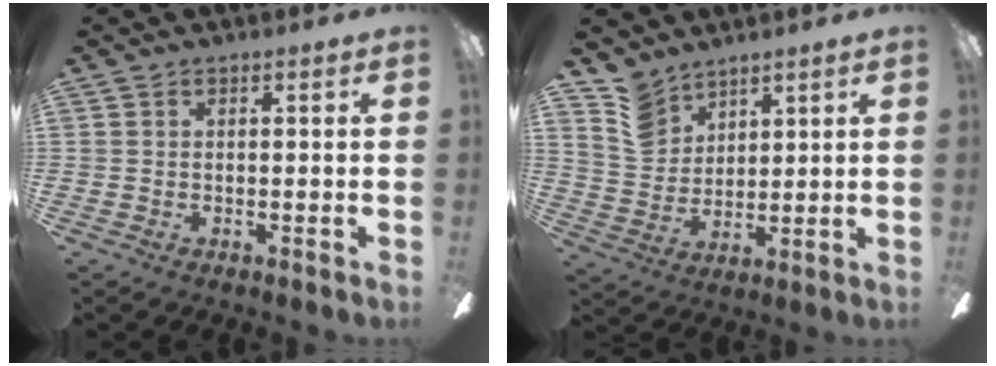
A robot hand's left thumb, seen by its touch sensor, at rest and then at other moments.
{"total": 8.3, "force": [5.9, 5.8, 0.4], "torque": [-0.022, -0.031, 0.116]}